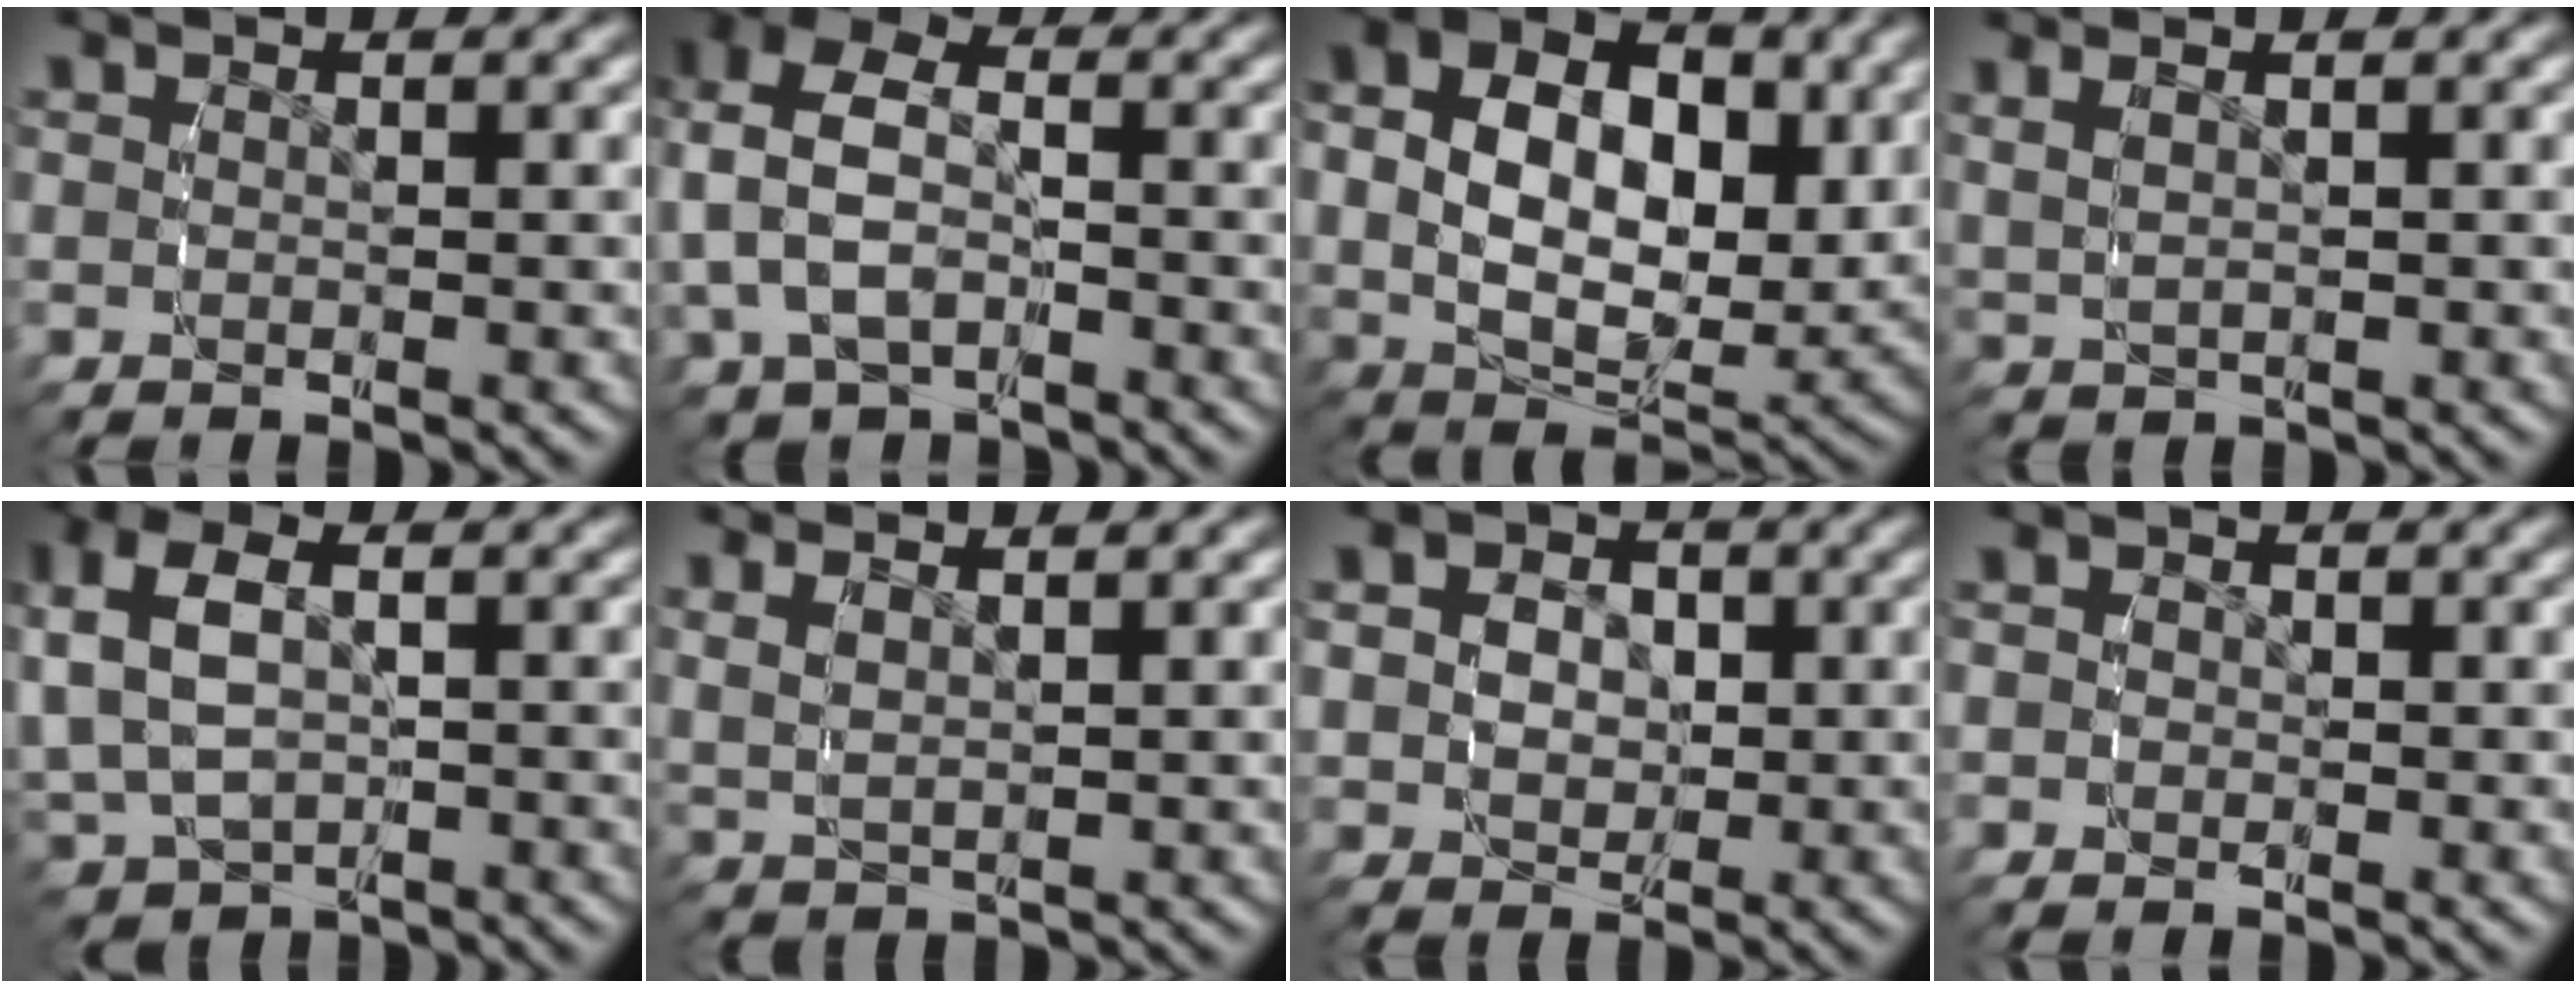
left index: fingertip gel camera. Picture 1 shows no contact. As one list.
[{"total": 7.0, "force": [0.2, 5.4, 4.4], "torque": [-0.113, -0.011, 0.006]}, {"total": 11.2, "force": [2.3, 7.3, 8.2], "torque": [-0.142, -0.012, 0.036]}, {"total": 2.3, "force": [1.2, 1.0, 1.7], "torque": [-0.035, 0.005, 0.028]}, {"total": 7.3, "force": [-0.1, 5.6, 4.7], "torque": [-0.114, -0.021, 0.013]}, {"total": 3.0, "force": [1.8, 1.6, 1.8], "torque": [-0.041, 0.001, 0.039]}, {"total": 4.6, "force": [0.3, 4.0, 2.3], "torque": [-0.051, -0.019, 0.012]}, {"total": 1.0, "force": [-0.4, 0.9, 0.1], "torque": [-0.002, -0.001, -0.011]}]